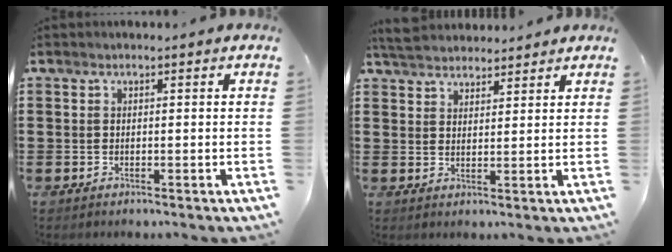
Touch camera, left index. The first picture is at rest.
{"total": 3.8, "force": [3.7, 0.8, 0.6], "torque": [-0.025, -0.001, 0.070]}